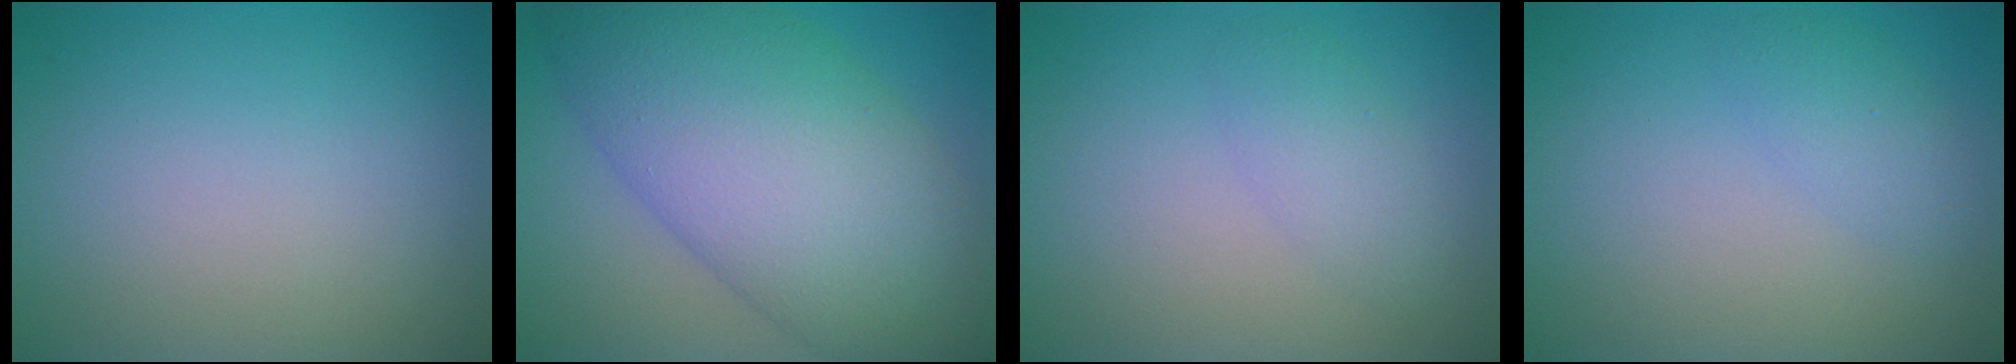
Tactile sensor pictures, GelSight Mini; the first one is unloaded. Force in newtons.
{"total": 13.0, "press": 13.0, "slide": 0.2}
{"total": 2.1, "press": 2.1, "slide": 0.1}
{"total": 1.7, "press": 1.7, "slide": 0.0}